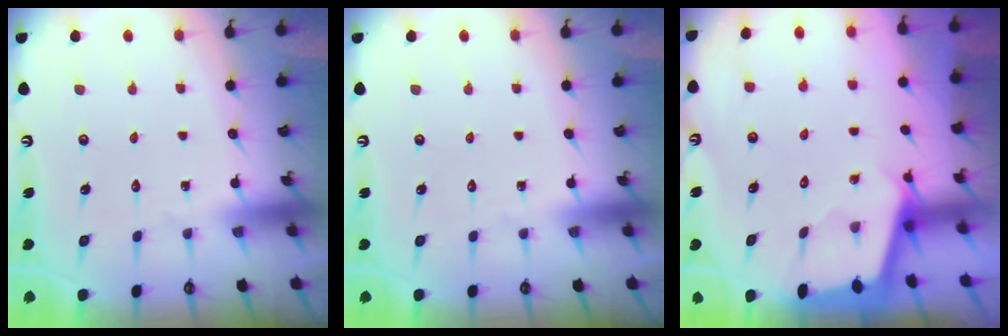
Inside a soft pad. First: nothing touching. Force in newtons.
{"total": 0.0}
{"total": 2.0, "press": 2.0, "slide": 0.2}